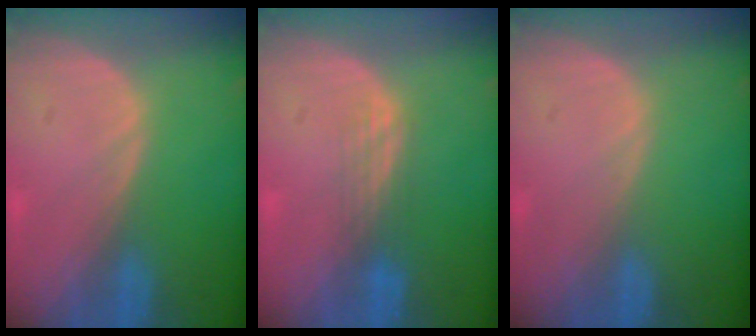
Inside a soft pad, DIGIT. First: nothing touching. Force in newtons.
{"total": 3.0, "press": 2.5, "slide": 1.6}
{"total": 0.0}